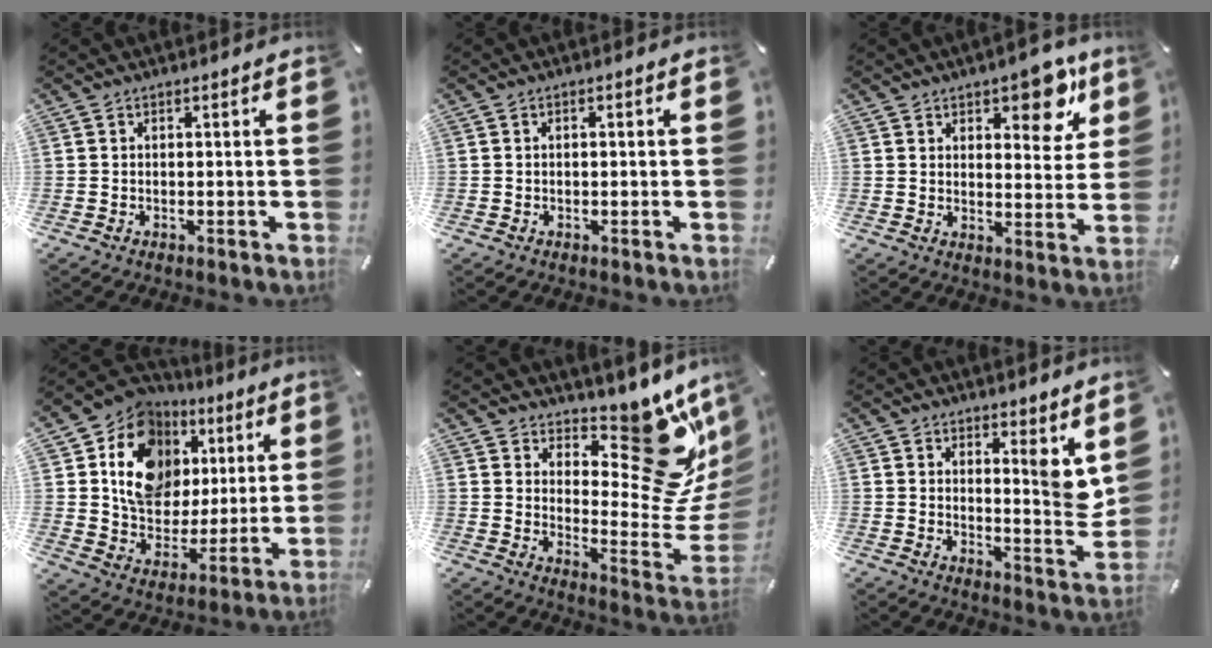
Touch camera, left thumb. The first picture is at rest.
{"total": 0.6, "force": [-0.1, 0.4, 0.4], "torque": [-0.007, 0.002, -0.002]}
{"total": 9.9, "force": [6.5, 4.9, 5.6], "torque": [-0.048, -0.040, 0.106]}
{"total": 15.6, "force": [5.2, 13.0, 6.9], "torque": [-0.133, -0.025, 0.102]}
{"total": 17.2, "force": [10.7, 8.0, 10.9], "torque": [-0.101, -0.109, 0.170]}
{"total": 7.0, "force": [4.7, 2.3, 4.6], "torque": [-0.042, -0.052, 0.080]}